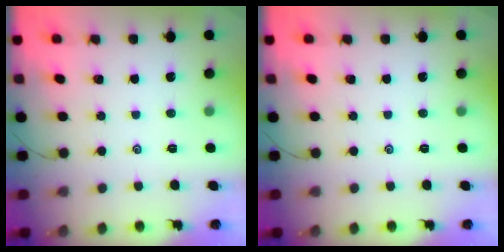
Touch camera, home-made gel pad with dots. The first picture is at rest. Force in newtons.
{"total": 0.0}